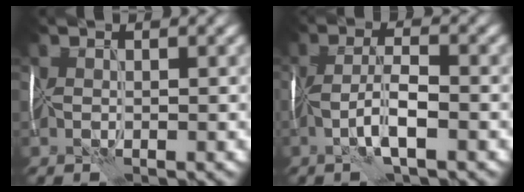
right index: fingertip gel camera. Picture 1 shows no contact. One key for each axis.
{"total": 3.4, "fx": -1.1, "fy": 0.7, "fz": 3.2, "tx": -0.064, "ty": 0.006, "tz": -0.026}